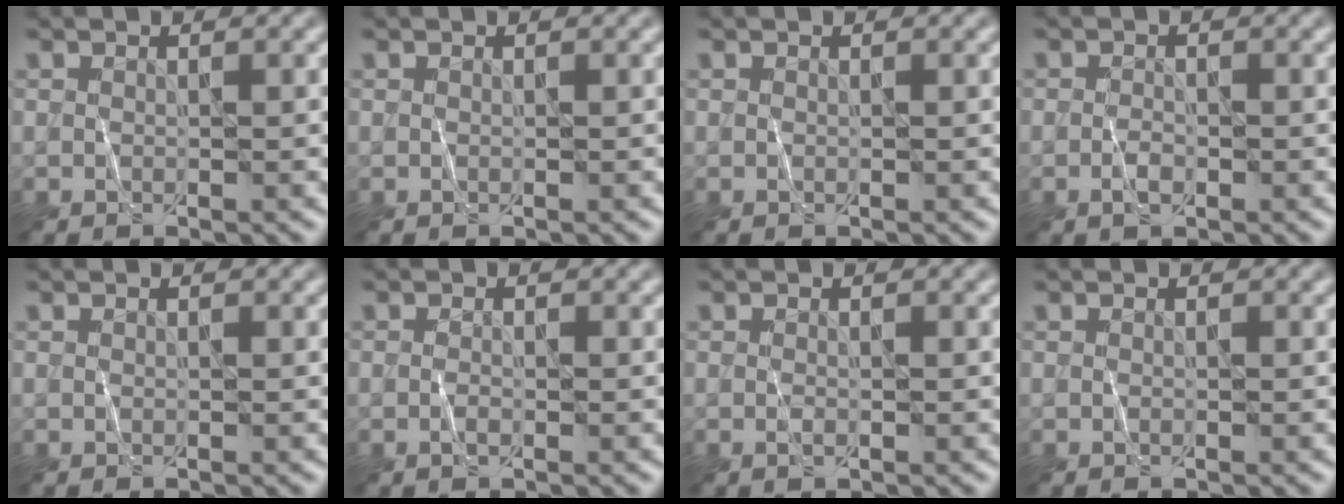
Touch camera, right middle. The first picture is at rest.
{"total": 0.0}
{"total": 0.0}
{"total": 1.2, "force": [-0.5, 0.6, 0.9], "torque": [-0.017, 0.002, -0.012]}
{"total": 0.0}
{"total": 0.7, "force": [-0.3, 0.3, 0.6], "torque": [-0.012, 0.001, -0.007]}
{"total": 0.6, "force": [-0.2, 0.2, 0.6], "torque": [-0.014, 0.000, -0.003]}
{"total": 0.0}